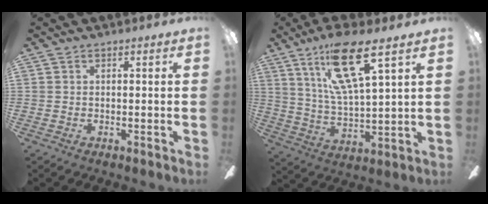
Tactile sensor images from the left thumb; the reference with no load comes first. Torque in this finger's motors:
{"motor_torque": [1.42, 1.46, 1.82, -0.95, 0.49]}